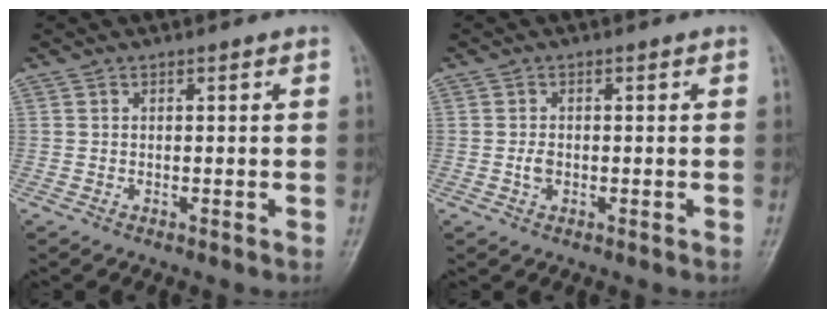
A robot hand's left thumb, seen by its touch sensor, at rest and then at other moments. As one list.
[{"total": 1.9, "force": [-0.3, 1.3, 1.3], "torque": [-0.022, 0.003, -0.007]}]